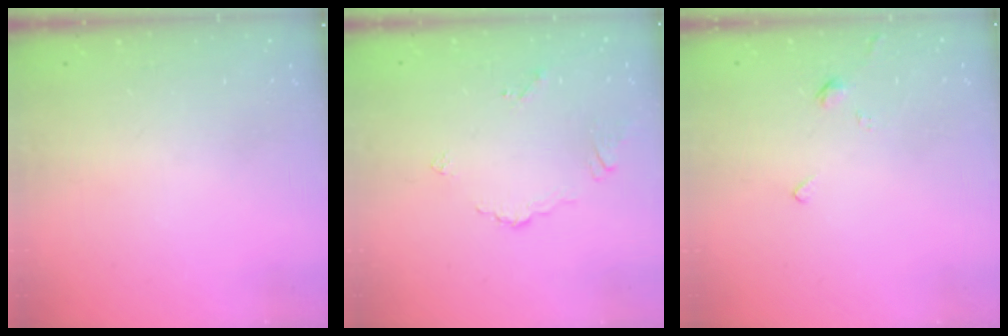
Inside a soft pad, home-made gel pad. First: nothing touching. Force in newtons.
{"total": 3.0, "press": 2.9, "slide": 0.6}
{"total": 2.4, "press": 2.4, "slide": 0.5}